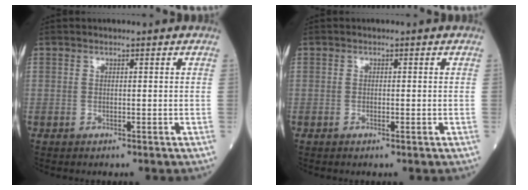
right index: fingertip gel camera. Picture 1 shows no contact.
{"total": 0.8, "force": [-0.2, 0.1, 0.7], "torque": [-0.008, -0.001, -0.003]}